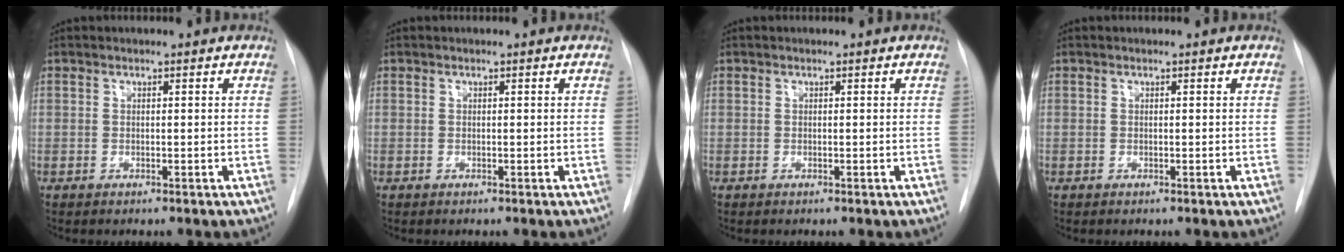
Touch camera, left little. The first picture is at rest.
{"total": 0.0}
{"total": 0.0}
{"total": 0.0}